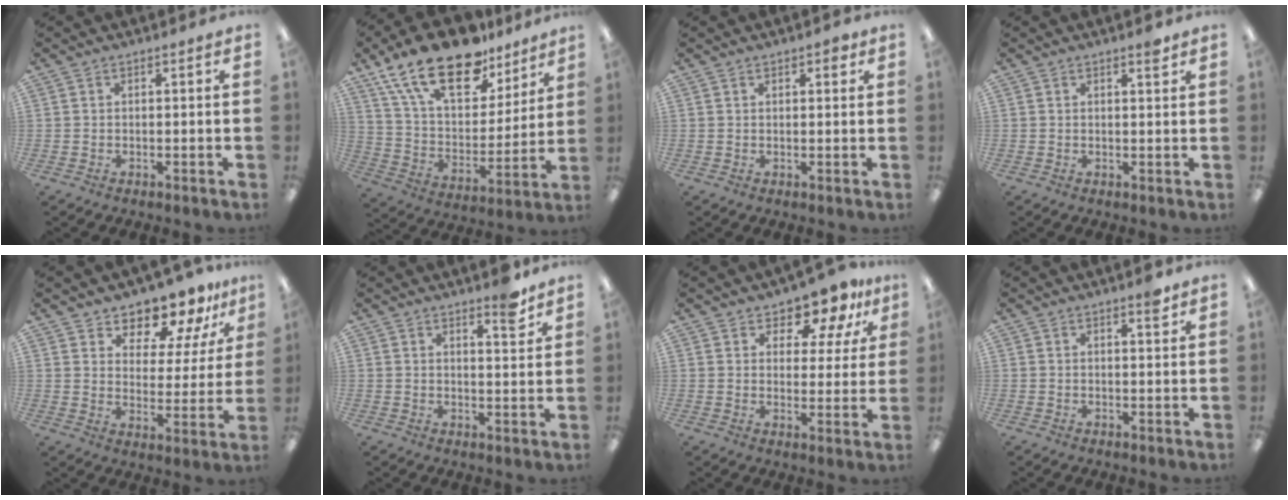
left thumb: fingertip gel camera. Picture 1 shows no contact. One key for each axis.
{"total": 22.1, "fx": 15.3, "fy": 10.1, "fz": 12.4, "tx": -0.223, "ty": -0.085, "tz": 0.273}
{"total": 1.9, "fx": 1.3, "fy": 0.9, "fz": 1.1, "tx": -0.007, "ty": -0.004, "tz": 0.019}
{"total": 1.2, "fx": 0.8, "fy": 0.2, "fz": 0.8, "tx": -0.010, "ty": -0.003, "tz": 0.012}
{"total": 11.1, "fx": 10.1, "fy": 3.8, "fz": 2.4, "tx": -0.047, "ty": -0.086, "tz": 0.186}
{"total": 5.4, "fx": 4.3, "fy": 1.1, "fz": 3.1, "tx": -0.033, "ty": -0.031, "tz": 0.067}
{"total": 8.9, "fx": 7.5, "fy": 3.8, "fz": 2.9, "tx": -0.044, "ty": -0.053, "tz": 0.134}
{"total": 2.8, "fx": 2.1, "fy": 0.6, "fz": 1.8, "tx": -0.015, "ty": -0.008, "tz": 0.030}